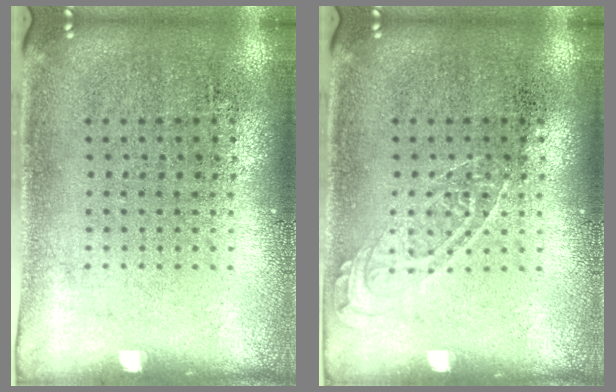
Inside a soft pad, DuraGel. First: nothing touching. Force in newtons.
{"total": 1.5, "press": 1.4, "slide": 0.2}